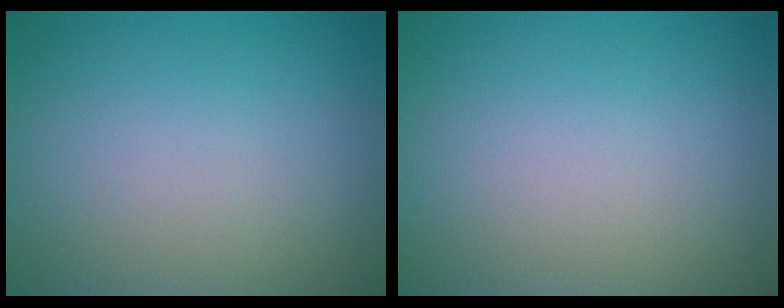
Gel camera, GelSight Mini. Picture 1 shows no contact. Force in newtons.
{"total": 0.0}